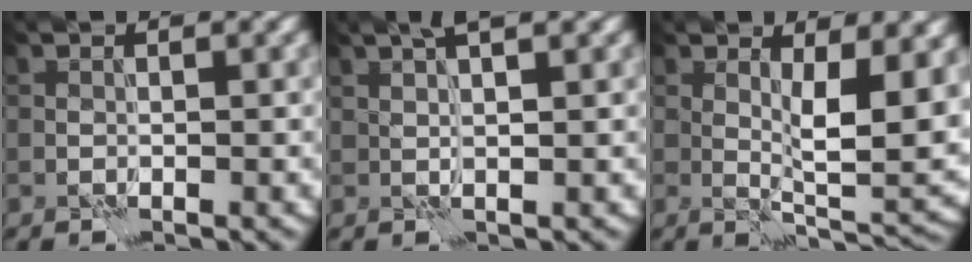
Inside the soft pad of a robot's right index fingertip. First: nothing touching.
{"total": 3.1, "force": [1.9, 0.5, 2.4], "torque": [-0.029, 0.000, 0.020]}
{"total": 7.2, "force": [1.6, 2.2, 6.7], "torque": [-0.103, -0.014, 0.034]}